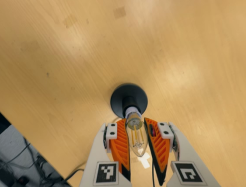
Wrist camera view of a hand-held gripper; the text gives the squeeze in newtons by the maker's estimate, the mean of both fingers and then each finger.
{"total": 20.6, "left": 22.2, "right": 18.9}